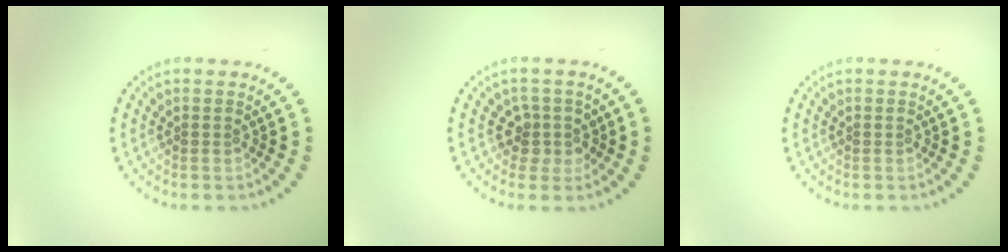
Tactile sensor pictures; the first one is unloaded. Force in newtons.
{"total": 2.2, "press": 1.7, "slide": 1.3}
{"total": 0.0}